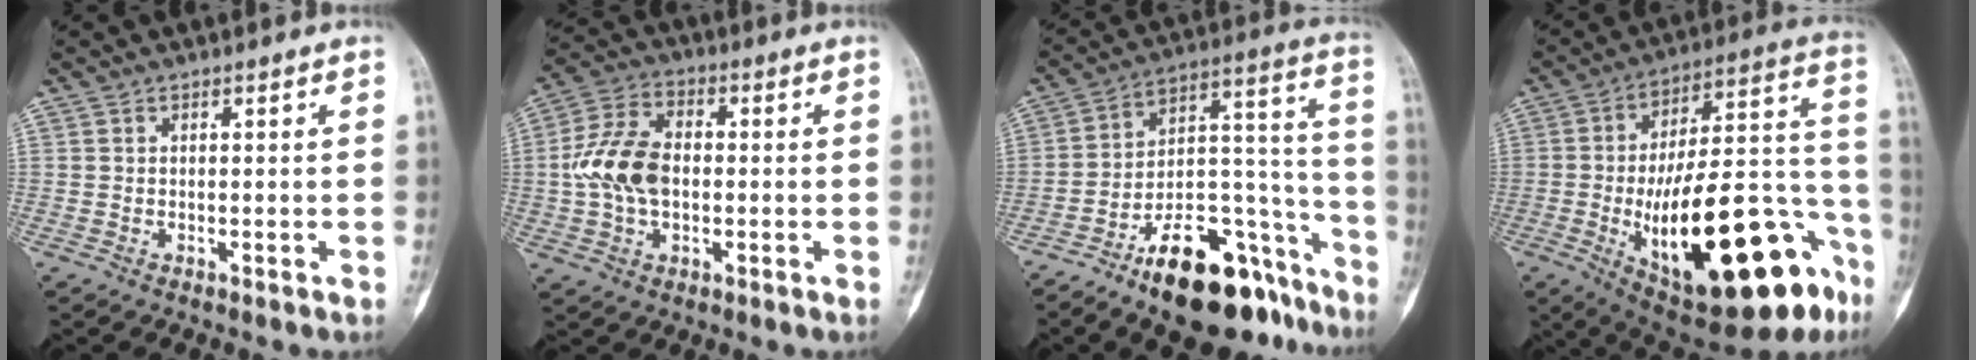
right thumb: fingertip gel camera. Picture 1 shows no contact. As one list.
[{"total": 11.4, "force": [-0.3, 7.5, 8.7], "torque": [-0.164, 0.022, -0.011]}, {"total": 22.3, "force": [-15.1, 9.5, 13.4], "torque": [-0.143, 0.120, -0.240]}, {"total": 32.6, "force": [-13.1, 11.7, 27.4], "torque": [-0.359, 0.059, -0.180]}]